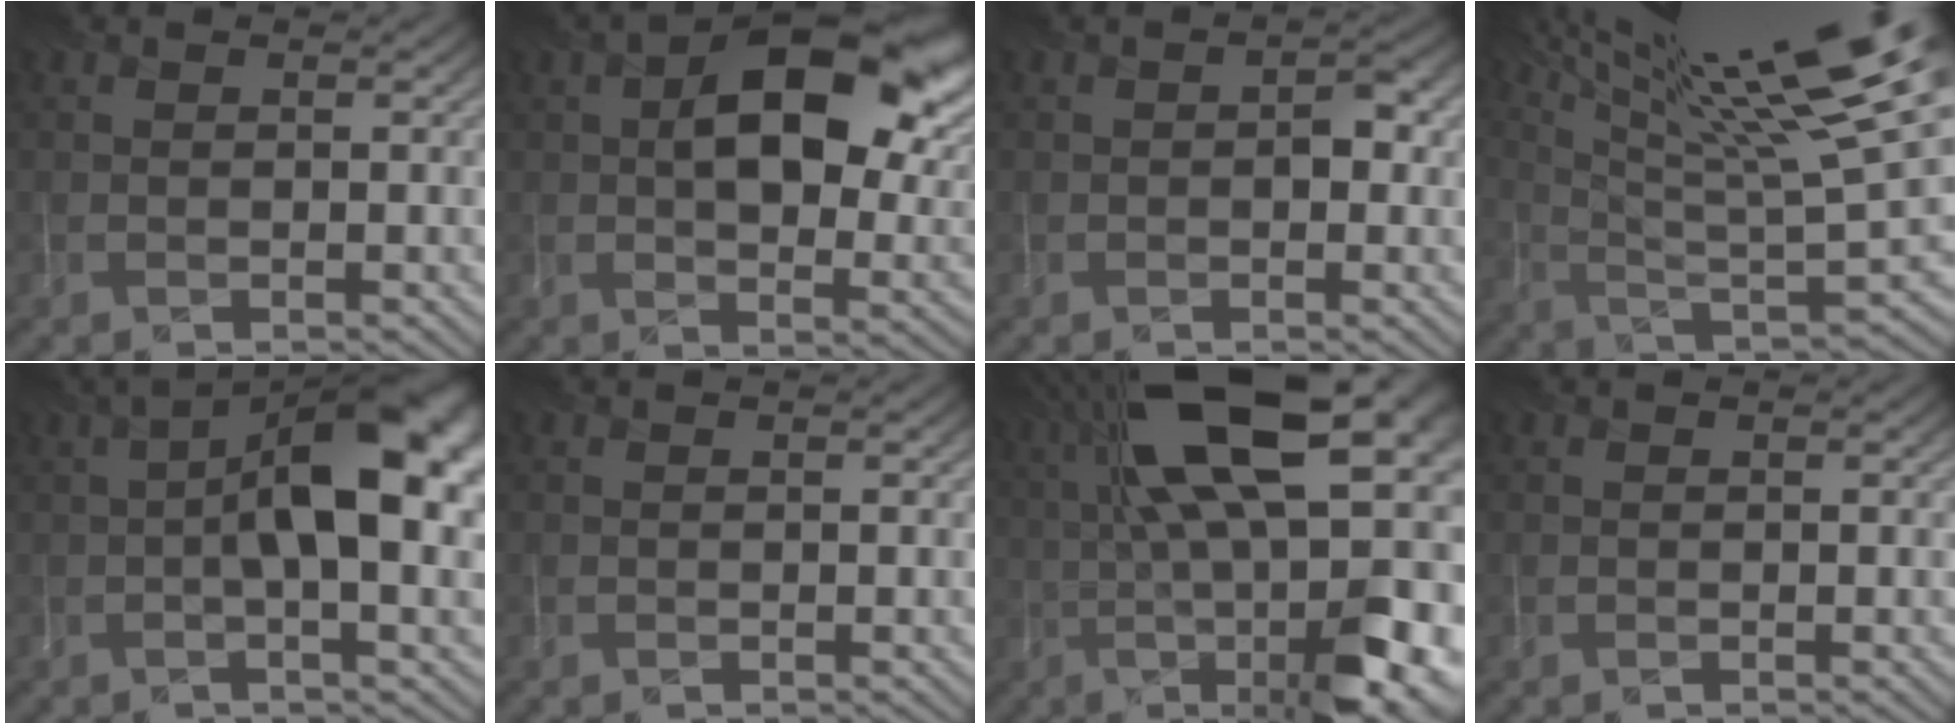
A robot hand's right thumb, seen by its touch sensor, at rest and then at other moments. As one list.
[{"total": 13.8, "force": [2.8, 7.3, 11.4], "torque": [-0.161, -0.001, 0.044]}, {"total": 1.8, "force": [-0.4, 0.9, 1.5], "torque": [-0.021, -0.002, -0.005]}, {"total": 20.7, "force": [11.8, 5.1, 16.3], "torque": [-0.253, 0.017, 0.189]}, {"total": 11.7, "force": [0.2, 4.1, 10.9], "torque": [-0.163, 0.008, 0.004]}, {"total": 0.0}, {"total": 22.0, "force": [2.0, 8.2, 20.3], "torque": [-0.313, 0.014, 0.044]}, {"total": 0.0}]